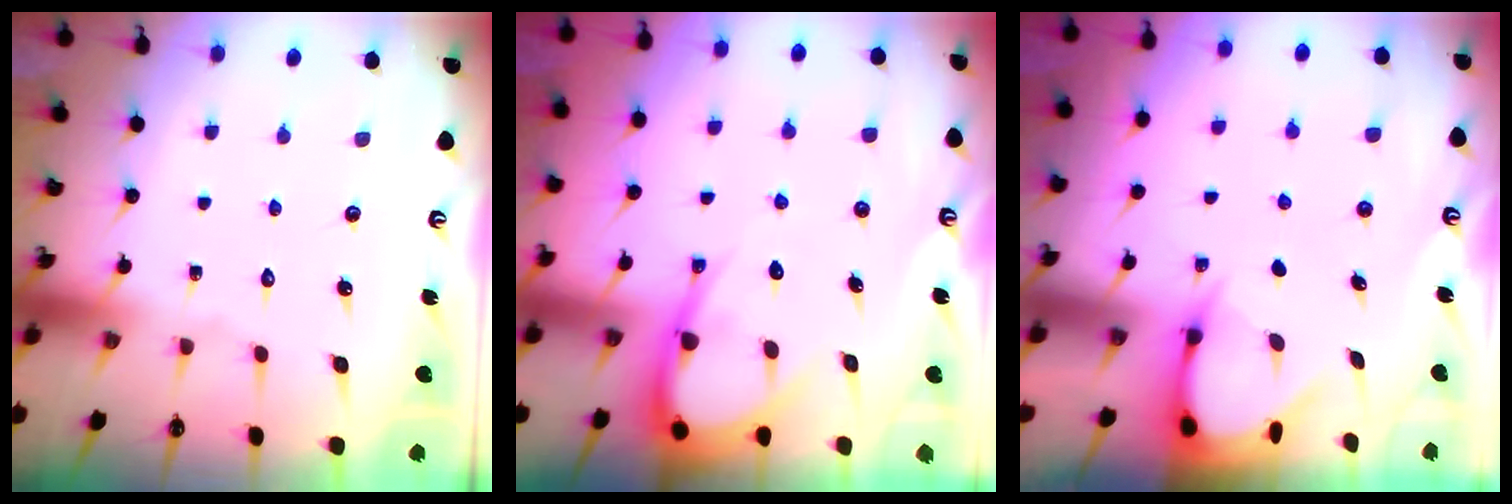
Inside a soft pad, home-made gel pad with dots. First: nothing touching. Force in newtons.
{"total": 8.2, "press": 8.2, "slide": 0.8}
{"total": 3.9, "press": 3.9, "slide": 0.4}